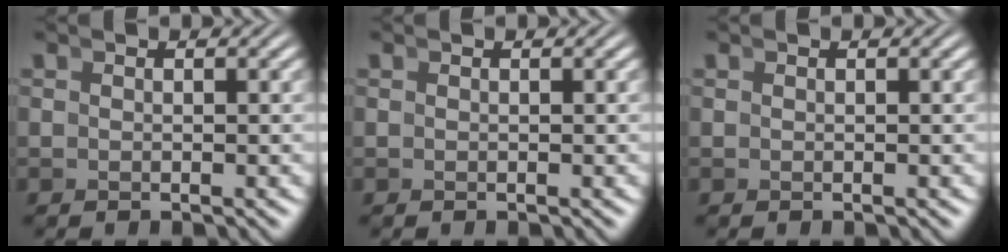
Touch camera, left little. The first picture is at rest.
{"total": 0.0}
{"total": 0.0}